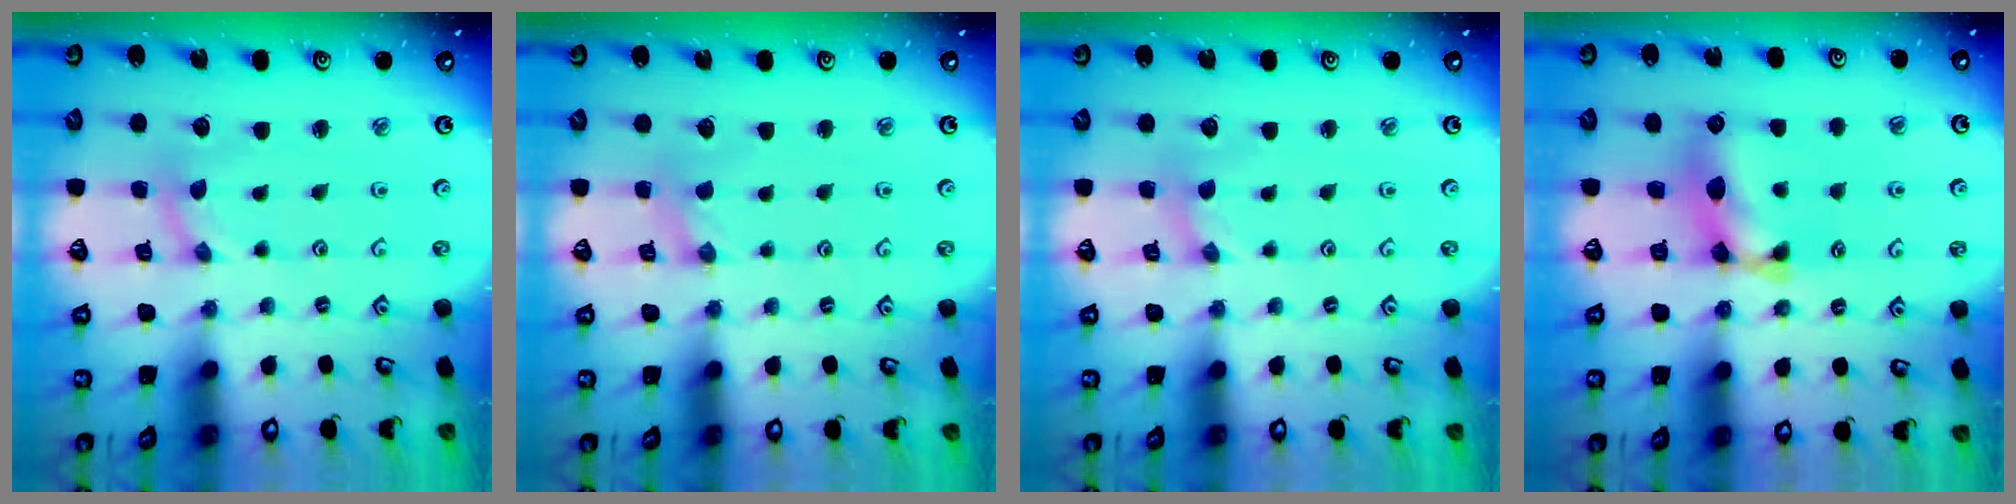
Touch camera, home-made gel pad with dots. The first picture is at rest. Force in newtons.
{"total": 0.0}
{"total": 0.0}
{"total": 12.7, "press": 12.7, "slide": 0.6}